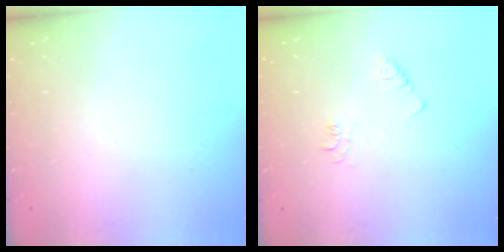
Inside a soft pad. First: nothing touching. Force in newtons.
{"total": 3.3, "press": 3.3, "slide": 0.4}